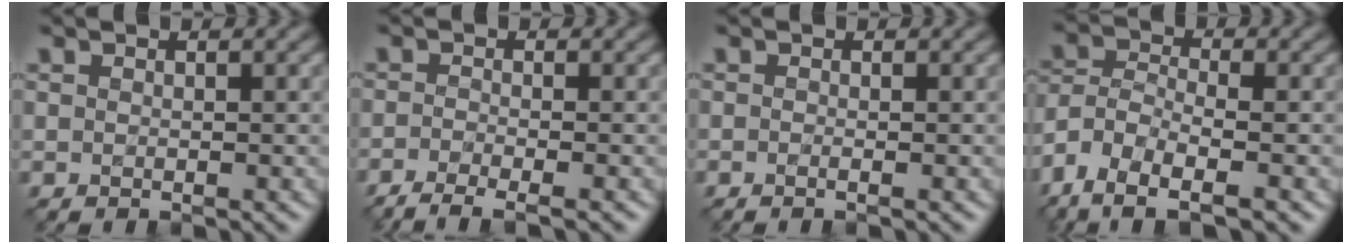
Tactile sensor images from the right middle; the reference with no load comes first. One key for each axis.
{"total": 3.7, "fx": -2.6, "fy": 0.8, "fz": 2.5, "tx": -0.037, "ty": -0.008, "tz": -0.055}
{"total": 0.8, "fx": -0.3, "fy": 0.3, "fz": 0.7, "tx": -0.011, "ty": -0.010, "tz": -0.009}
{"total": 7.2, "fx": -4.9, "fy": 2.4, "fz": 4.6, "tx": -0.088, "ty": -0.004, "tz": -0.099}